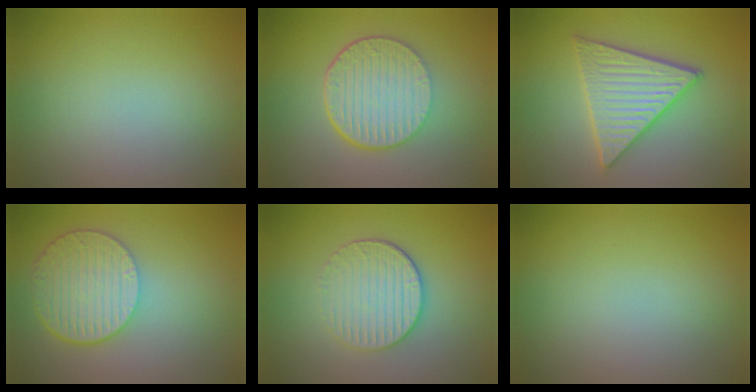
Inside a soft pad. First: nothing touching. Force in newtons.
{"total": 6.7, "press": 4.5, "slide": 5.0}
{"total": 5.6, "press": 5.6, "slide": 0.5}
{"total": 6.0, "press": 4.4, "slide": 4.0}
{"total": 4.1, "press": 3.4, "slide": 2.2}
{"total": 0.0}